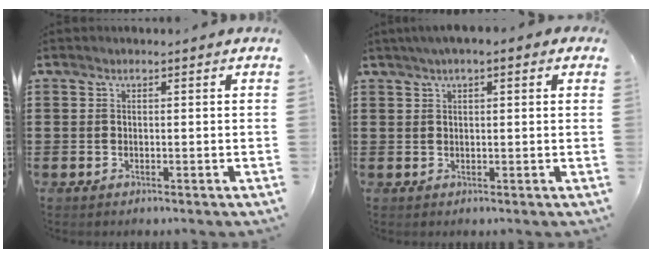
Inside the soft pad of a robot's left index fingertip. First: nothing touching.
{"total": 2.3, "force": [1.2, 0.4, 1.9], "torque": [-0.038, 0.005, 0.020]}